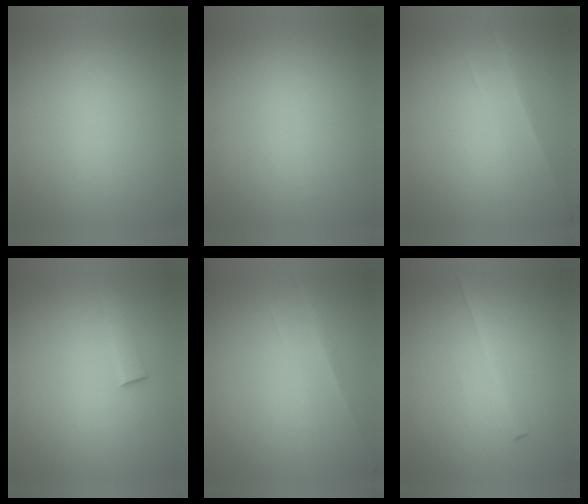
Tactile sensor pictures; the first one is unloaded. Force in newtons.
{"total": 0.0}
{"total": 2.8}
{"total": 2.0}
{"total": 2.8}
{"total": 1.6}